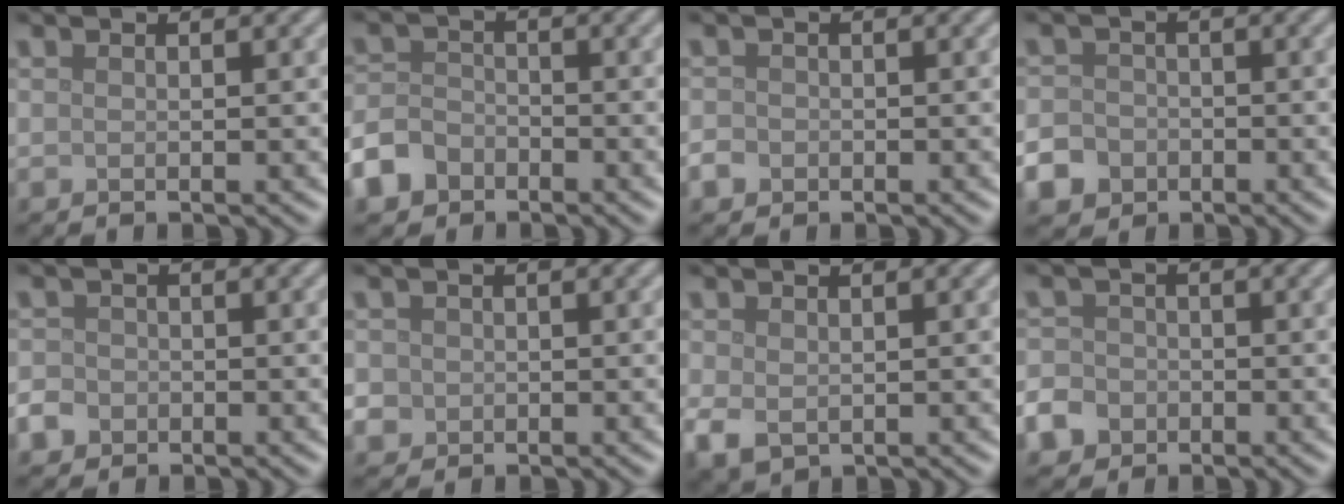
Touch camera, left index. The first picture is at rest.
{"total": 4.4, "force": [-2.9, 2.9, 1.3], "torque": [-0.025, -0.005, -0.060]}
{"total": 1.2, "force": [-0.6, 1.0, 0.3], "torque": [0.000, -0.001, -0.014]}
{"total": 4.5, "force": [-2.3, 3.7, 1.2], "torque": [-0.012, -0.011, -0.051]}
{"total": 2.2, "force": [-1.1, 1.9, 0.6], "torque": [-0.006, -0.002, -0.020]}
{"total": 3.3, "force": [-0.5, 3.1, 1.0], "torque": [-0.019, 0.003, -0.018]}
{"total": 2.8, "force": [-0.6, 2.1, 1.7], "torque": [-0.045, -0.010, -0.010]}
{"total": 4.6, "force": [-2.4, 3.7, 1.2], "torque": [-0.015, -0.011, -0.053]}